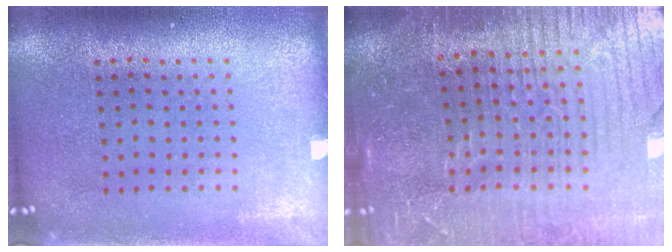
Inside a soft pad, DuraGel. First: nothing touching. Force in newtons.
{"total": 5.8, "press": 5.2, "slide": 2.6}